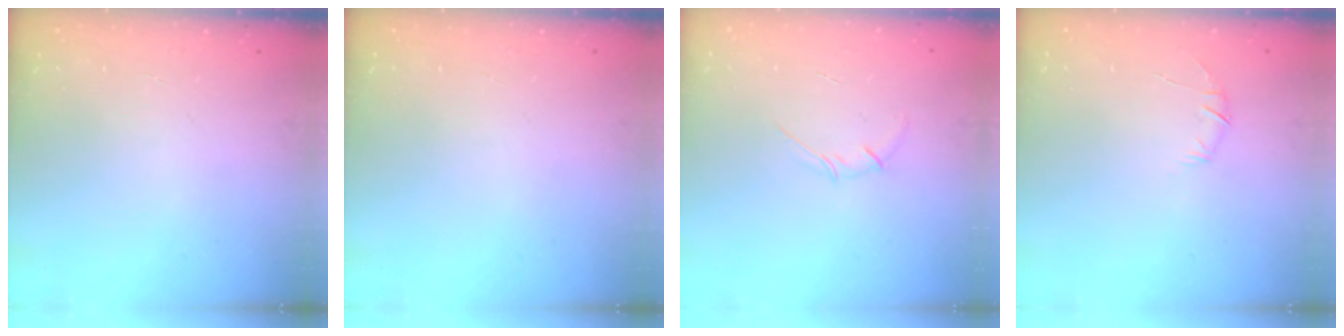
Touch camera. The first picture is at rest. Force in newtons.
{"total": 0.0}
{"total": 2.7, "press": 2.6, "slide": 0.7}
{"total": 5.2, "press": 5.0, "slide": 1.4}